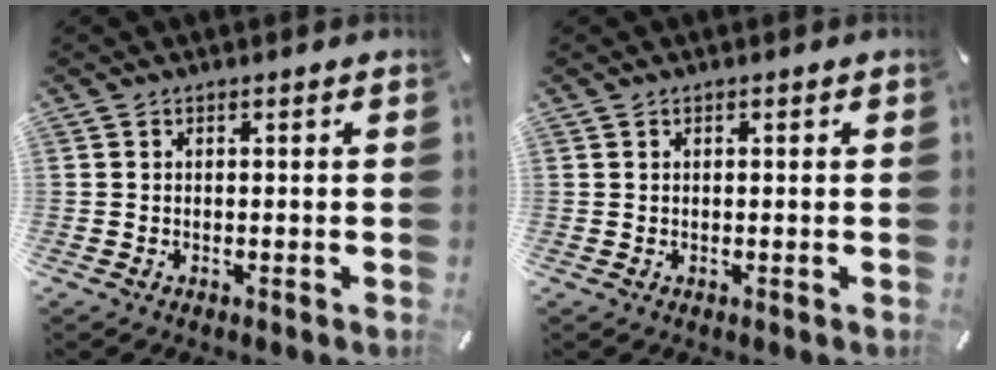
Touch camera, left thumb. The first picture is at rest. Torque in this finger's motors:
{"motor_torque": [-0.37, -0.25, -0.06, 0.11, -0.11]}